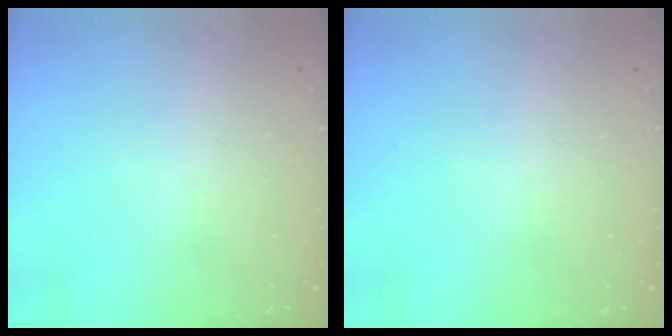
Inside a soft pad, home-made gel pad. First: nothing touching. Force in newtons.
{"total": 0.0}